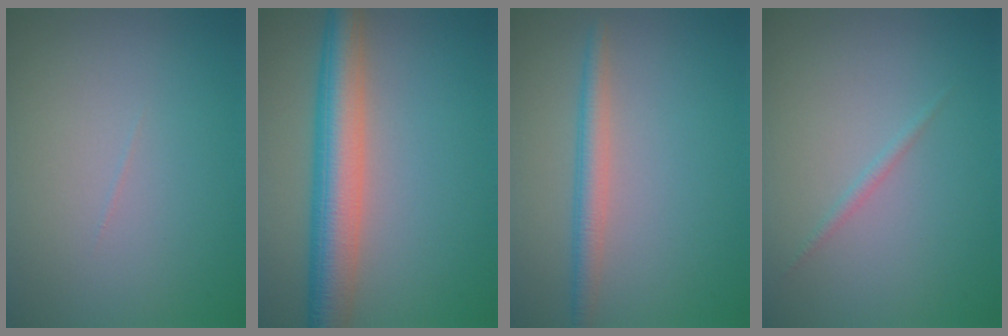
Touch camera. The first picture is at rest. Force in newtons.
{"total": 6.7, "press": 6.7, "slide": 0.1}
{"total": 2.4, "press": 2.4, "slide": 0.1}
{"total": 0.7, "press": 0.7, "slide": 0.1}